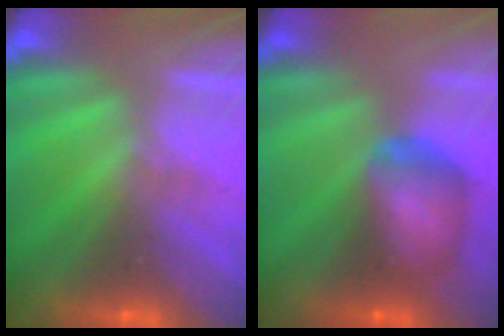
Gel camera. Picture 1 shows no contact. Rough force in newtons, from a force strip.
{"total": 5.5}